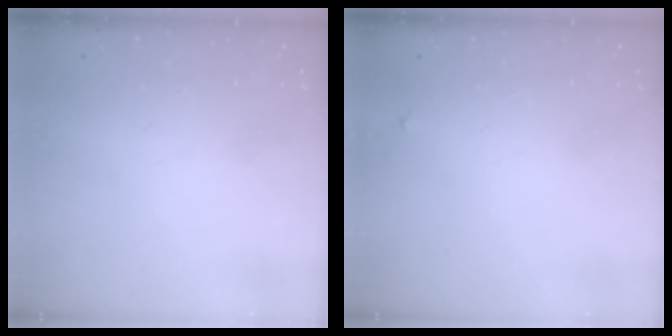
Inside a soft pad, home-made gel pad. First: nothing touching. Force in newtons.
{"total": 2.1, "press": 2.1, "slide": 0.1}